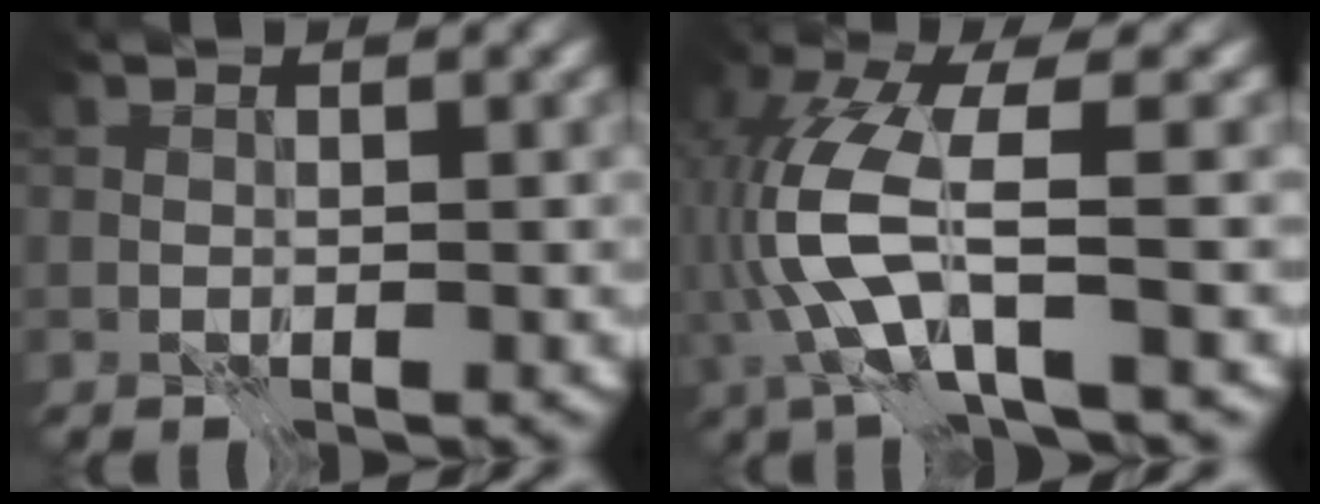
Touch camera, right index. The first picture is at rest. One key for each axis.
{"total": 7.5, "fx": -1.6, "fy": 2.2, "fz": 7.0, "tx": -0.177, "ty": 0.008, "tz": -0.041}